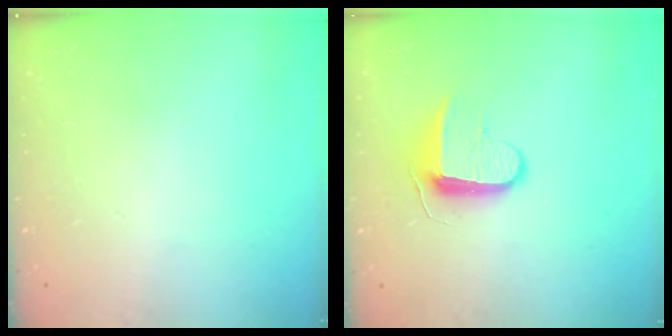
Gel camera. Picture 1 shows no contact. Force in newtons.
{"total": 8.7, "press": 8.7, "slide": 0.9}